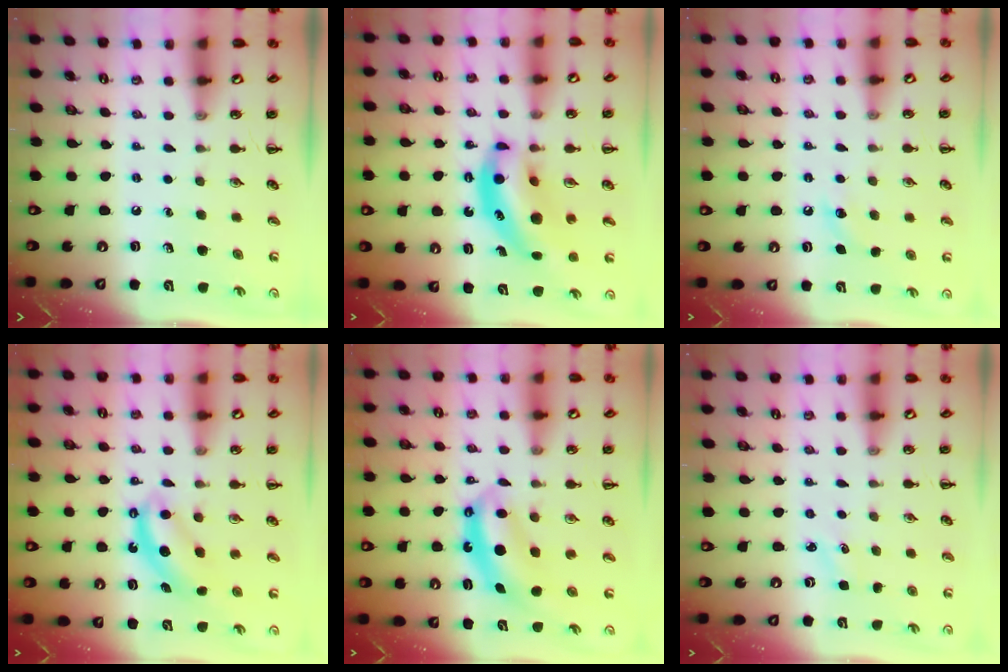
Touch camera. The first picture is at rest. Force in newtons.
{"total": 12.2, "press": 11.8, "slide": 3.1}
{"total": 4.0, "press": 3.9, "slide": 1.1}
{"total": 6.7, "press": 6.6, "slide": 1.1}
{"total": 6.7, "press": 6.6, "slide": 1.2}
{"total": 2.0, "press": 1.9, "slide": 0.6}